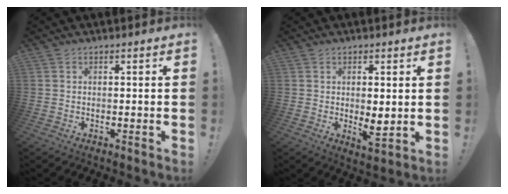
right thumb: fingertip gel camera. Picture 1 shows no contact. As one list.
[{"total": 5.3, "force": [0.3, 2.2, 4.8], "torque": [-0.055, -0.015, 0.005]}]